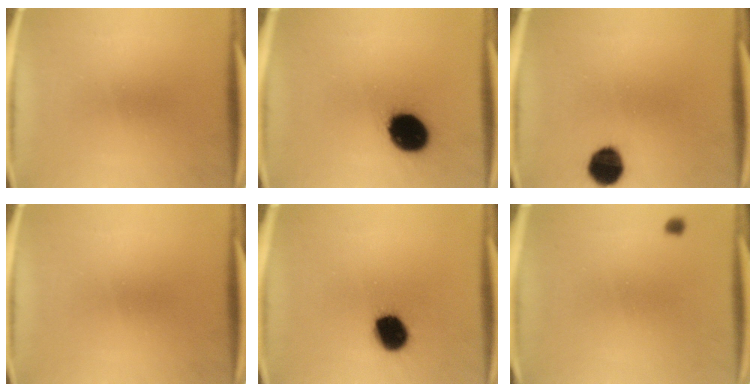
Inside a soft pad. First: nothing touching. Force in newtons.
{"total": 14.3}
{"total": 8.0}
{"total": 0.0}
{"total": 10.5}
{"total": 1.0}